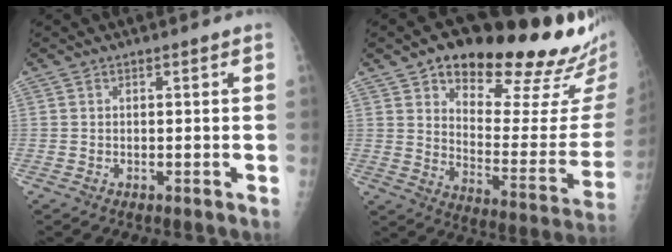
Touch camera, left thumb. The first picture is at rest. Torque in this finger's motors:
{"motor_torque": [0.70, 0.62, 0.92, -1.83, 0.12]}